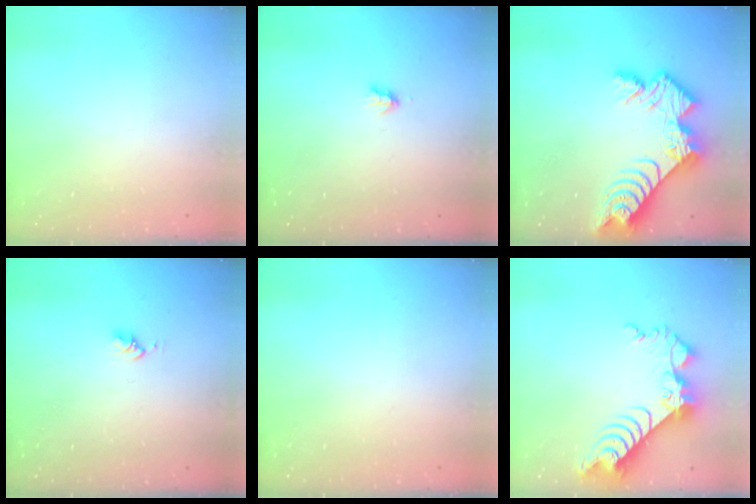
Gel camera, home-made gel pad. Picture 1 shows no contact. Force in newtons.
{"total": 1.9, "press": 1.8, "slide": 0.4}
{"total": 12.9, "press": 12.9, "slide": 1.0}
{"total": 2.6, "press": 2.6, "slide": 0.4}
{"total": 0.0}
{"total": 11.3, "press": 11.2, "slide": 0.8}